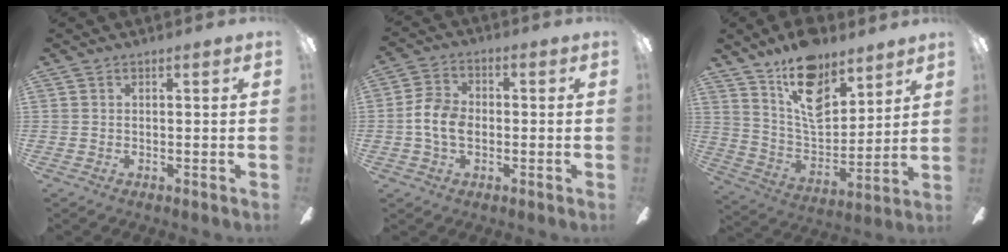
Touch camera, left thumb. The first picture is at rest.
{"total": 6.8, "force": [-1.2, 4.9, 4.5], "torque": [-0.105, 0.011, -0.026]}
{"total": 16.6, "force": [11.8, 8.4, 8.1], "torque": [-0.131, -0.076, 0.212]}